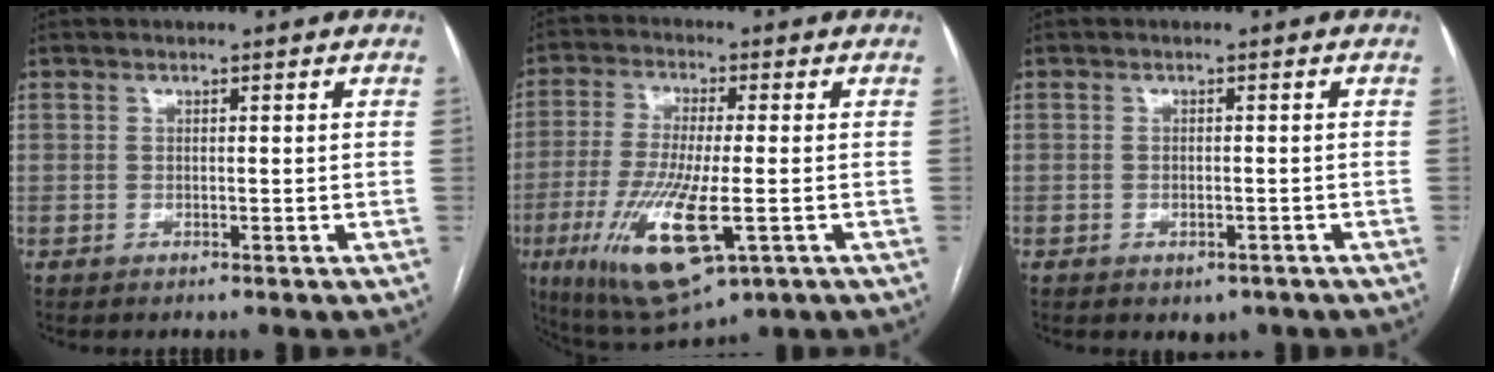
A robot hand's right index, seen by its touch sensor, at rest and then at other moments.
{"total": 14.7, "force": [-4.8, 3.3, 13.5], "torque": [-0.271, -0.033, -0.073]}
{"total": 2.3, "force": [-1.3, 1.5, 1.1], "torque": [-0.006, 0.001, -0.006]}